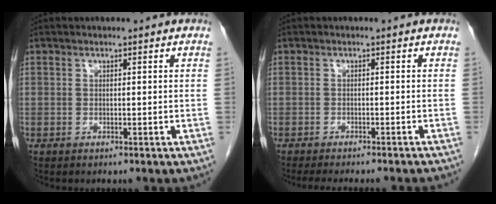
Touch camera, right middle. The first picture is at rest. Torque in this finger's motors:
{"motor_torque": [0.07, -0.05, 0.01, 0.01]}